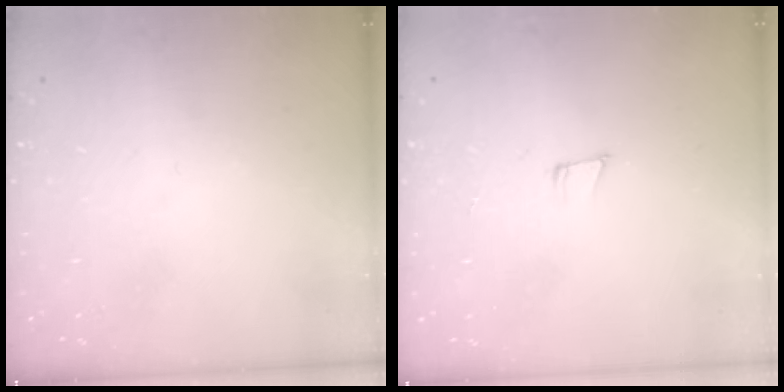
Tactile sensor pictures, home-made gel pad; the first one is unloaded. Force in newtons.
{"total": 6.7, "press": 5.8, "slide": 3.2}